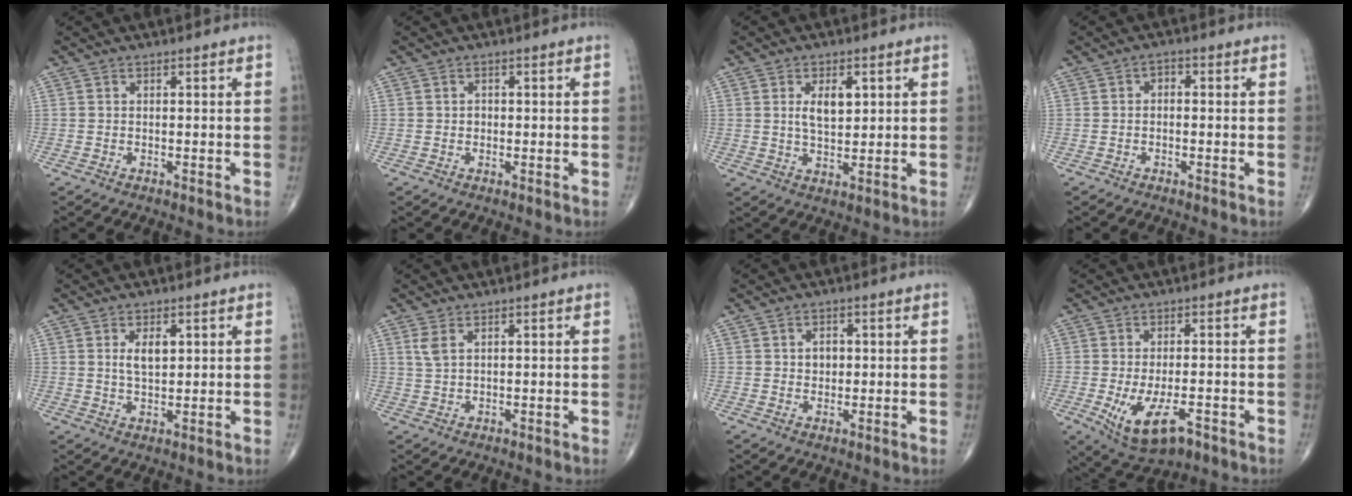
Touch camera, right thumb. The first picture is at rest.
{"total": 1.0, "force": [-0.1, 0.9, 0.4], "torque": [0.001, 0.003, -0.002]}
{"total": 5.8, "force": [1.6, 3.0, 4.7], "torque": [-0.066, -0.011, 0.030]}
{"total": 1.6, "force": [-0.2, 1.2, 1.1], "torque": [-0.001, 0.008, -0.012]}
{"total": 4.3, "force": [1.3, 2.2, 3.4], "torque": [-0.049, -0.010, 0.023]}
{"total": 2.4, "force": [1.2, 1.0, 1.8], "torque": [-0.041, 0.004, 0.033]}
{"total": 2.7, "force": [0.4, 2.1, 1.6], "torque": [-0.007, 0.001, 0.006]}
{"total": 10.1, "force": [-4.2, 4.4, 8.1], "torque": [-0.141, -0.002, -0.059]}